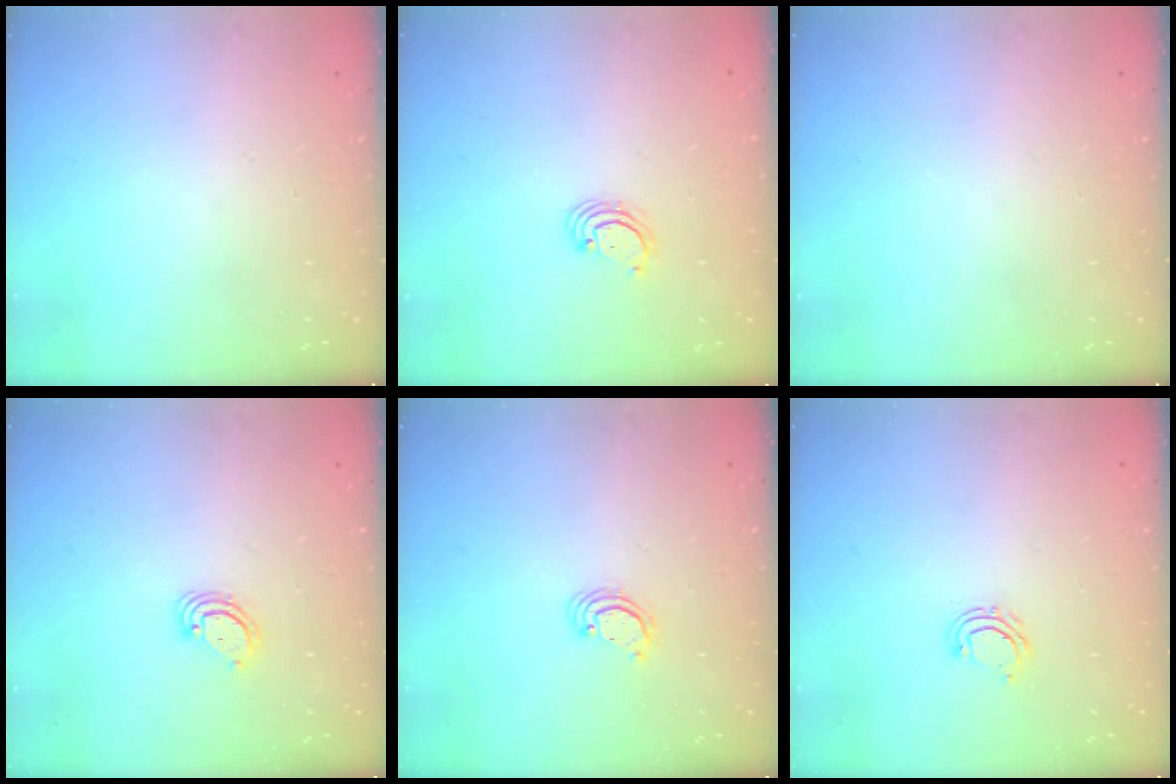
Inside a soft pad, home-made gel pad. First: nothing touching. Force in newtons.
{"total": 2.6, "press": 2.6, "slide": 0.3}
{"total": 0.0}
{"total": 3.2, "press": 3.2, "slide": 0.2}
{"total": 2.2, "press": 2.2, "slide": 0.1}
{"total": 5.6, "press": 5.4, "slide": 1.4}